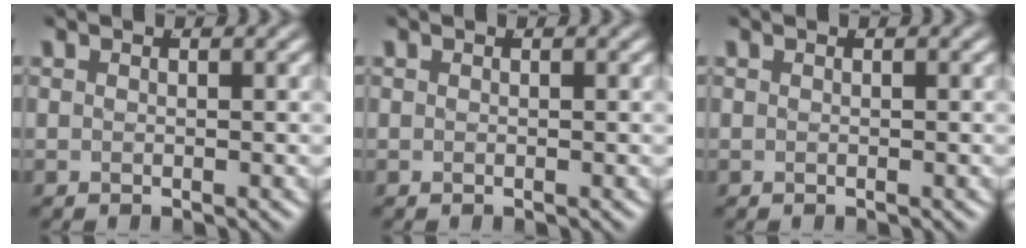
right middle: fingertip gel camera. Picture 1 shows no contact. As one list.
[{"total": 0.0}, {"total": 0.0}]